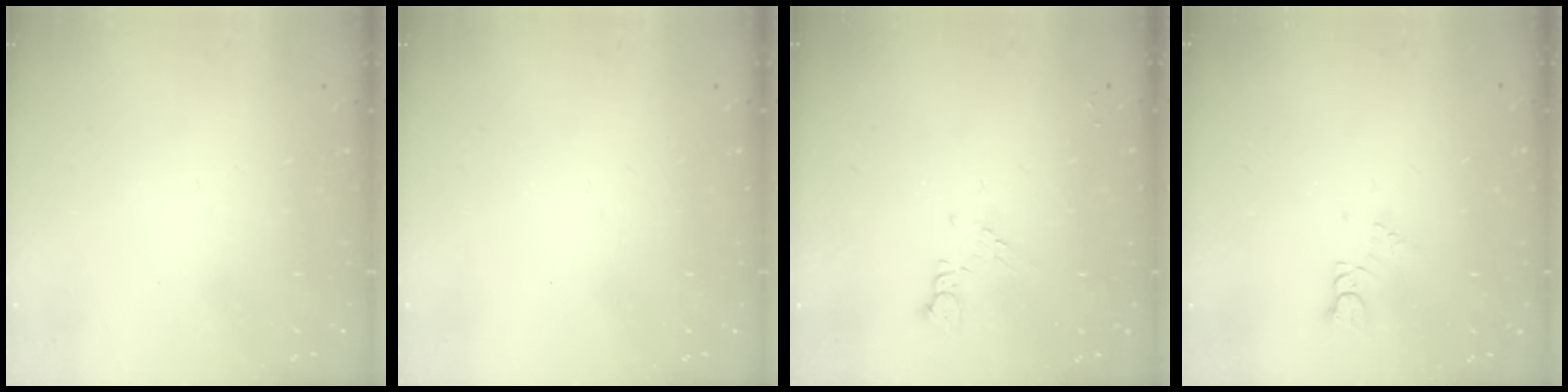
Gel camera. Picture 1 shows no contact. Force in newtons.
{"total": 0.0}
{"total": 5.9, "press": 5.9, "slide": 0.8}
{"total": 2.7, "press": 2.7, "slide": 0.3}